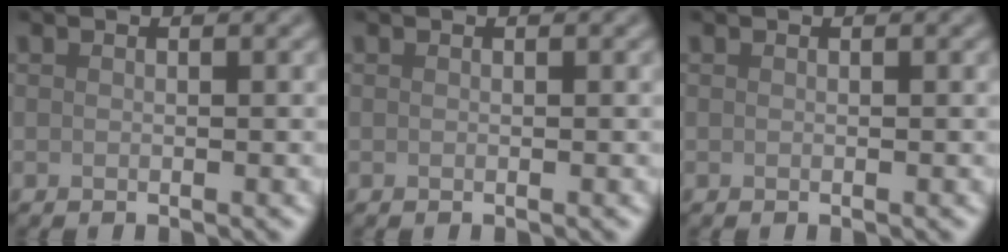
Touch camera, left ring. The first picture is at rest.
{"total": 0.0}
{"total": 0.0}